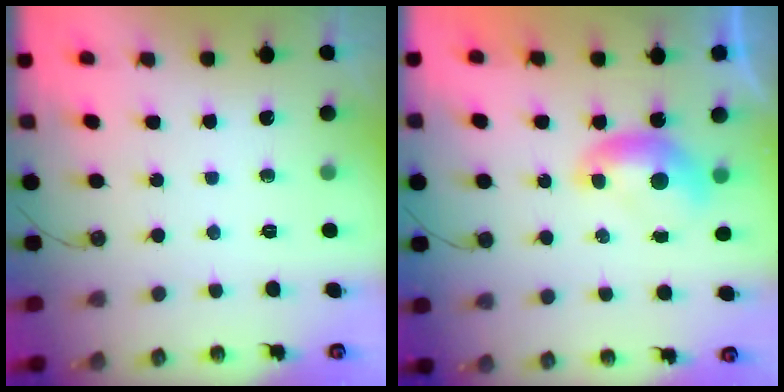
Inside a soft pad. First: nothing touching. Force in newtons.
{"total": 0.0}